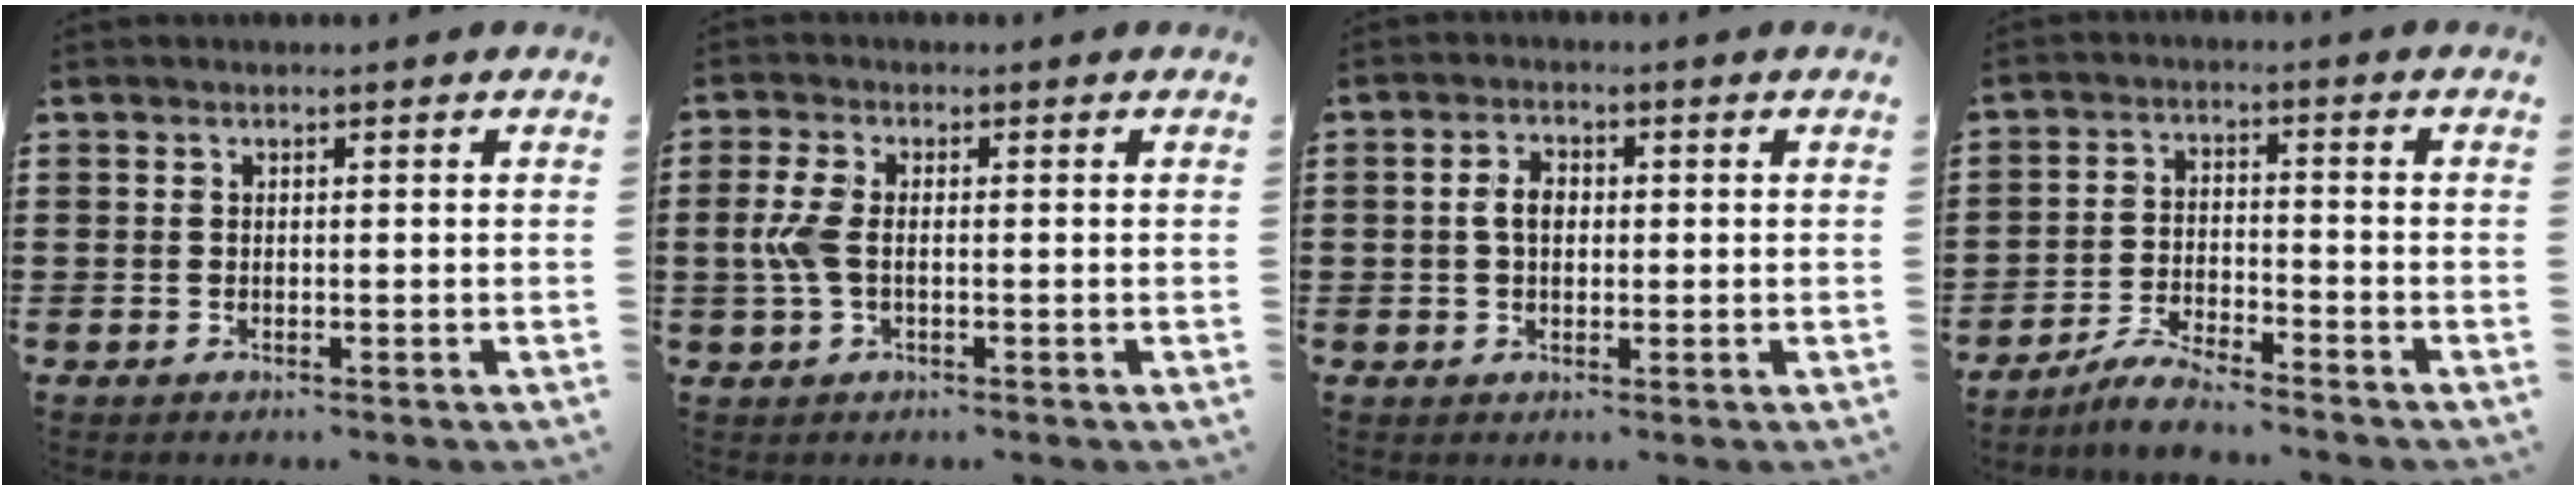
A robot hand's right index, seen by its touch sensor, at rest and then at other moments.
{"total": 4.3, "force": [-0.4, 2.0, 3.8], "torque": [-0.098, -0.006, -0.015]}
{"total": 3.0, "force": [0.2, 1.9, 2.3], "torque": [-0.048, 0.009, 0.003]}
{"total": 4.4, "force": [-4.2, 0.3, 1.3], "torque": [-0.031, 0.006, -0.083]}